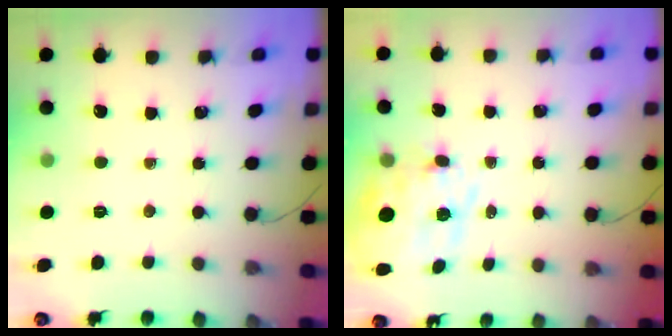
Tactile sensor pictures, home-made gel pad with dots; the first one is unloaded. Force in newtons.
{"total": 13.1, "press": 12.7, "slide": 3.2}